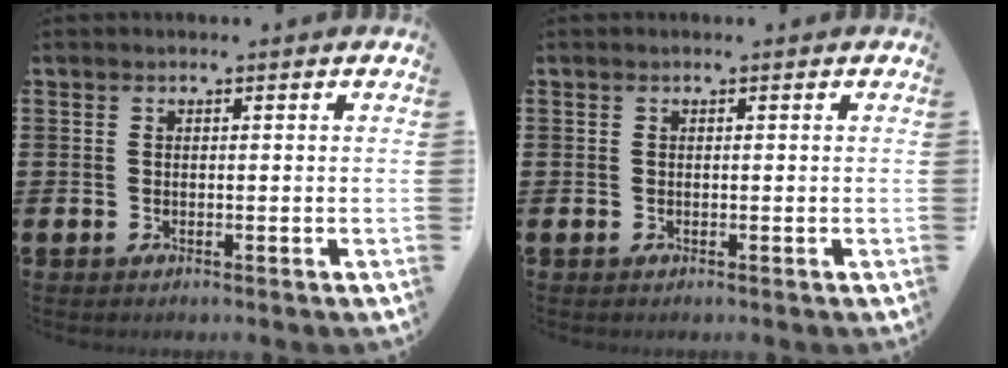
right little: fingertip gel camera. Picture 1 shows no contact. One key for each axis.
{"total": 0.0}